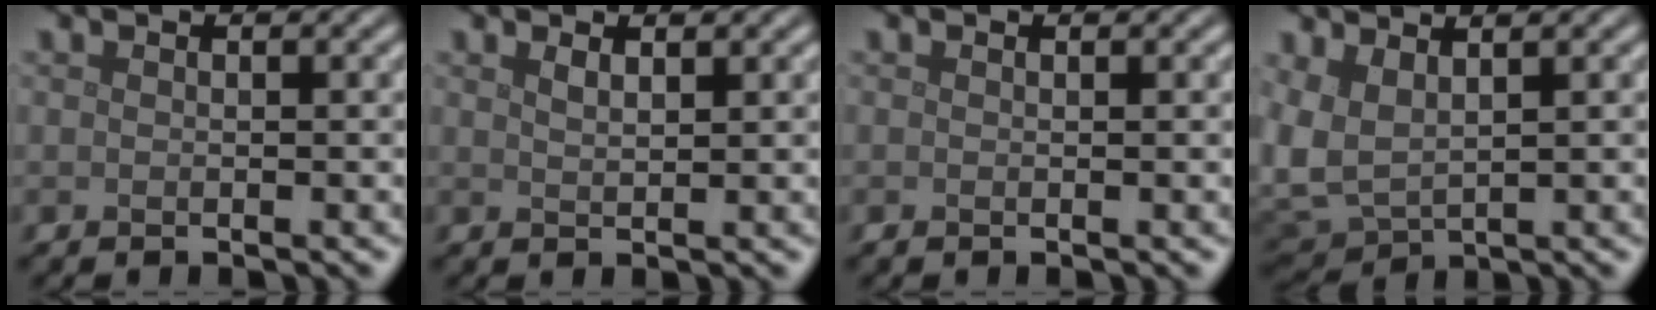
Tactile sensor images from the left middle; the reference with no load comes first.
{"total": 1.1, "force": [0.8, 0.3, 0.7], "torque": [-0.014, 0.001, 0.016]}
{"total": 0.0}
{"total": 3.9, "force": [1.4, 1.9, 3.1], "torque": [-0.089, 0.000, 0.030]}